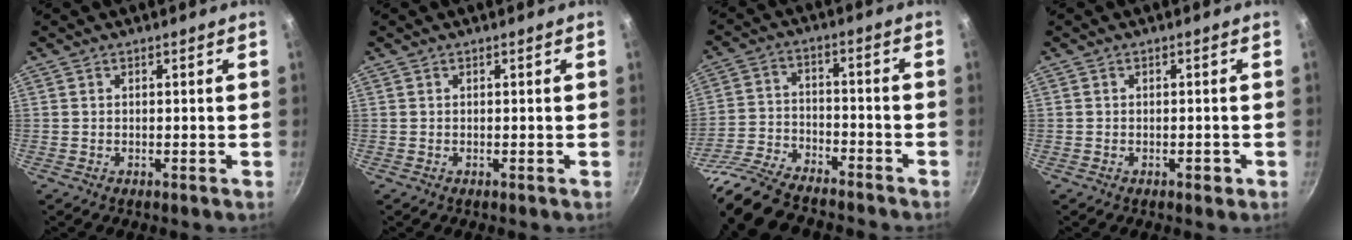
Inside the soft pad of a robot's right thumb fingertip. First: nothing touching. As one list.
[{"total": 0.0}, {"total": 18.5, "force": [-15.4, 6.4, 8.0], "torque": [-0.149, 0.058, -0.275]}, {"total": 1.3, "force": [-0.6, 0.8, 0.8], "torque": [-0.007, 0.007, -0.007]}]